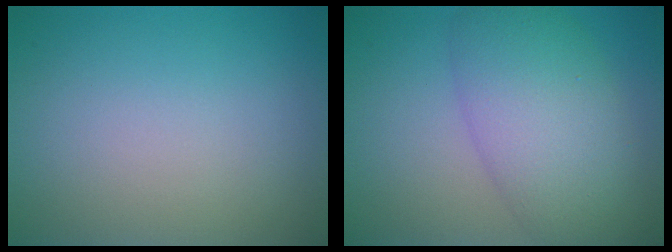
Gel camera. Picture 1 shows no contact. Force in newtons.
{"total": 7.4, "press": 7.4, "slide": 0.3}